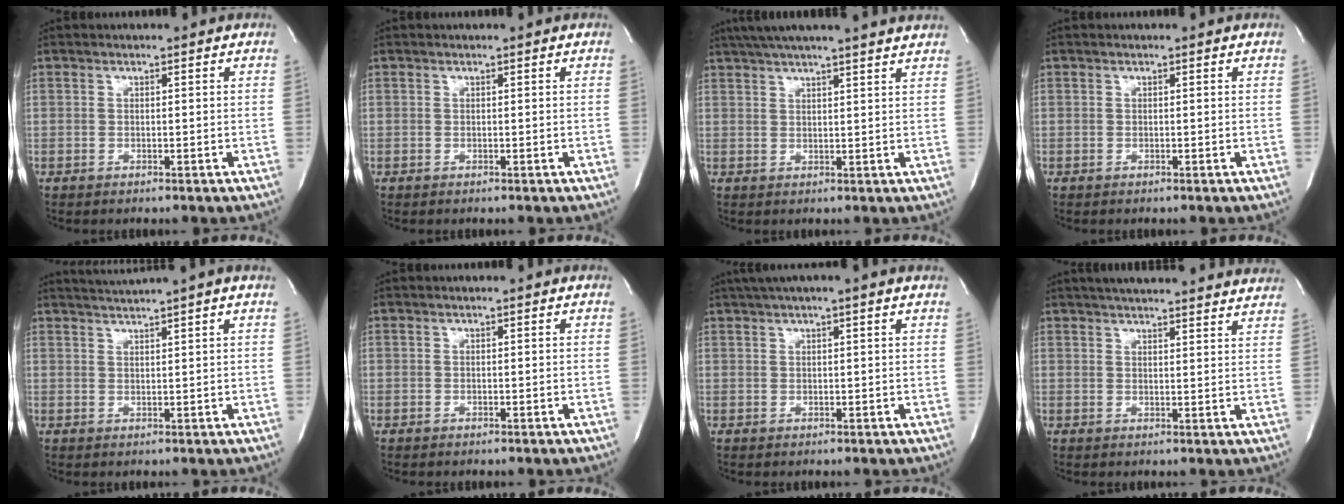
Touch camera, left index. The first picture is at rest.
{"total": 0.0}
{"total": 13.8, "force": [12.0, -0.2, 6.7], "torque": [-0.118, 0.025, 0.156]}
{"total": 0.0}
{"total": 3.4, "force": [2.8, -1.7, 1.1], "torque": [-0.018, -0.003, 0.054]}
{"total": 0.0}
{"total": 4.9, "force": [3.4, -0.3, 3.5], "torque": [-0.058, 0.027, 0.054]}
{"total": 20.4, "force": [18.7, 2.2, 7.9], "torque": [-0.119, 0.013, 0.232]}